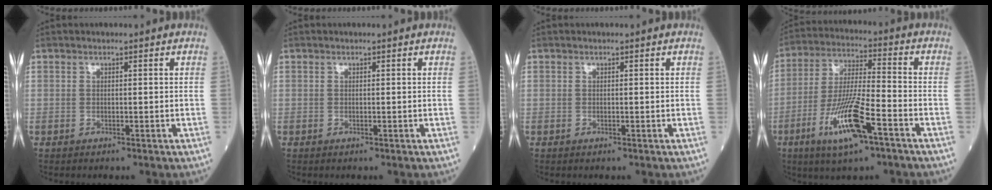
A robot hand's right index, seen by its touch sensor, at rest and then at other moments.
{"total": 0.0}
{"total": 0.0}
{"total": 12.7, "force": [-6.0, 1.7, 11.0], "torque": [-0.218, -0.014, -0.110]}